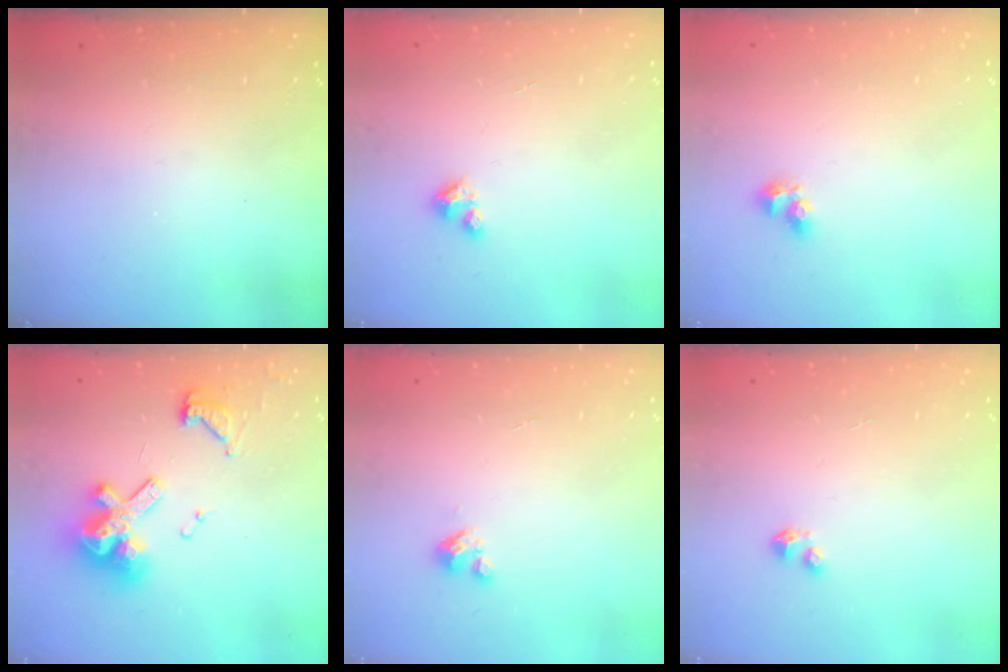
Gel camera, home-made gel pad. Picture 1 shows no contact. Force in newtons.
{"total": 2.0, "press": 2.0, "slide": 0.3}
{"total": 5.0, "press": 4.9, "slide": 1.2}
{"total": 14.7, "press": 14.6, "slide": 1.7}
{"total": 2.9, "press": 2.9, "slide": 0.3}
{"total": 2.4, "press": 2.4, "slide": 0.1}